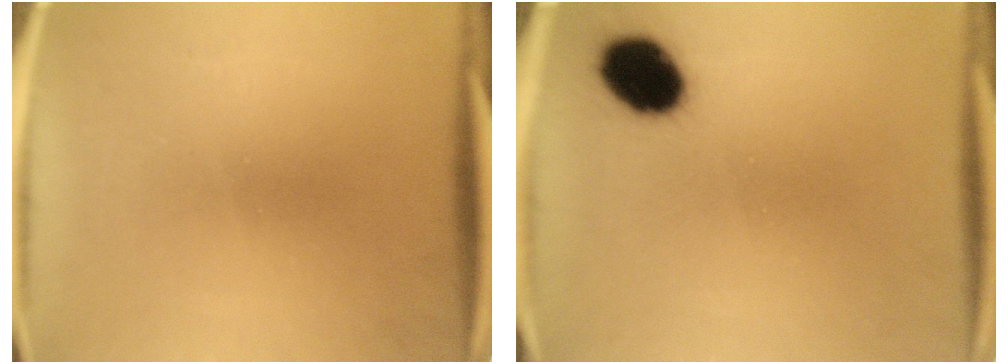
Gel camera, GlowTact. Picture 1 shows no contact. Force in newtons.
{"total": 10.1}